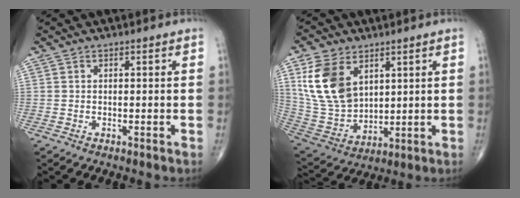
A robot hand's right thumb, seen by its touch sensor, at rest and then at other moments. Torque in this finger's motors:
{"motor_torque": [-0.72, 1.17, 0.54, 0.28, 0.14]}